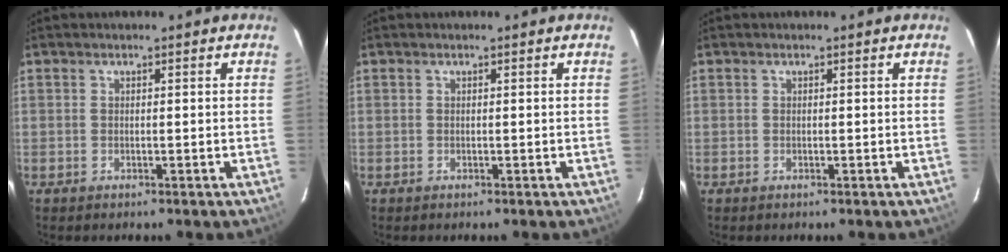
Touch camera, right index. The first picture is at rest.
{"total": 0.0}
{"total": 0.0}